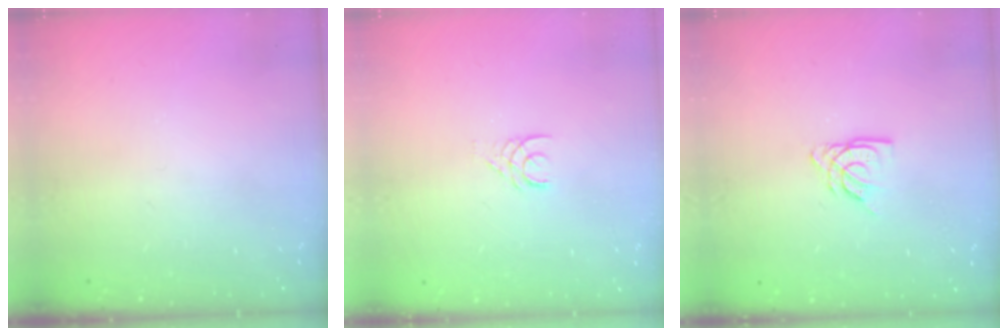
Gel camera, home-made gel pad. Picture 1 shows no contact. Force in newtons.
{"total": 2.4, "press": 2.4, "slide": 0.2}
{"total": 5.3, "press": 5.3, "slide": 0.5}